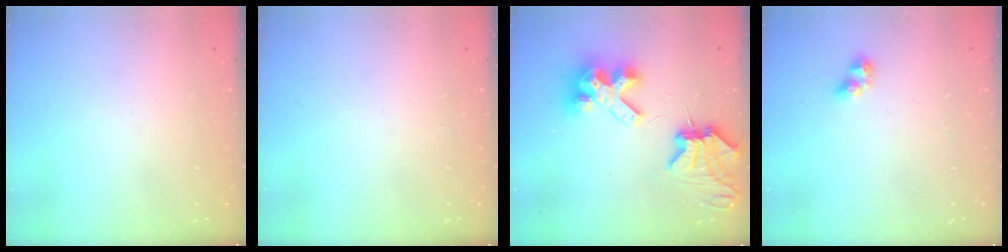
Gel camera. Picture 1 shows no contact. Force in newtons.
{"total": 0.0}
{"total": 10.2, "press": 10.1, "slide": 1.3}
{"total": 3.8, "press": 3.8, "slide": 0.4}